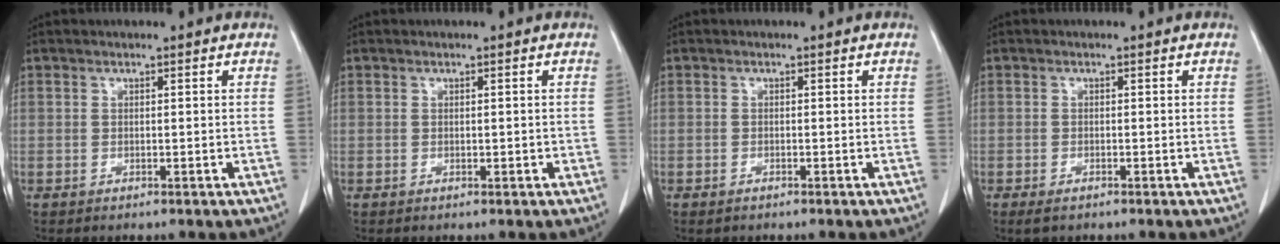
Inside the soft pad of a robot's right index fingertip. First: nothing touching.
{"total": 0.7, "force": [-0.1, 0.5, 0.5], "torque": [-0.006, 0.002, -0.001]}
{"total": 0.7, "force": [-0.6, 0.3, 0.3], "torque": [-0.008, -0.001, -0.007]}
{"total": 1.7, "force": [-1.2, 0.6, 1.0], "torque": [-0.021, -0.003, -0.015]}